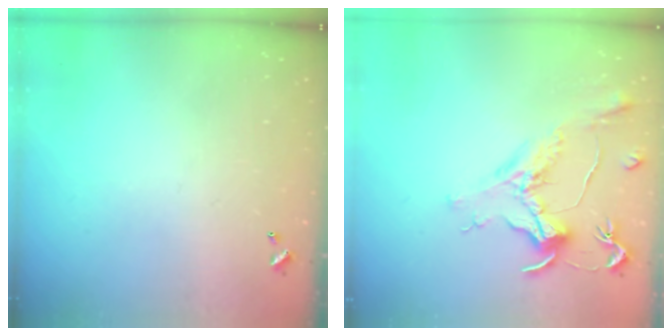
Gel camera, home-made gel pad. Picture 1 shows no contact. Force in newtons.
{"total": 1.5, "press": 1.2, "slide": 0.9}